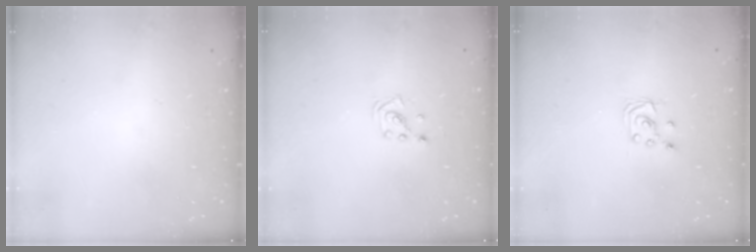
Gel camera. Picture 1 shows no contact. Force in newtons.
{"total": 1.9, "press": 1.9, "slide": 0.1}
{"total": 2.3, "press": 2.2, "slide": 0.3}